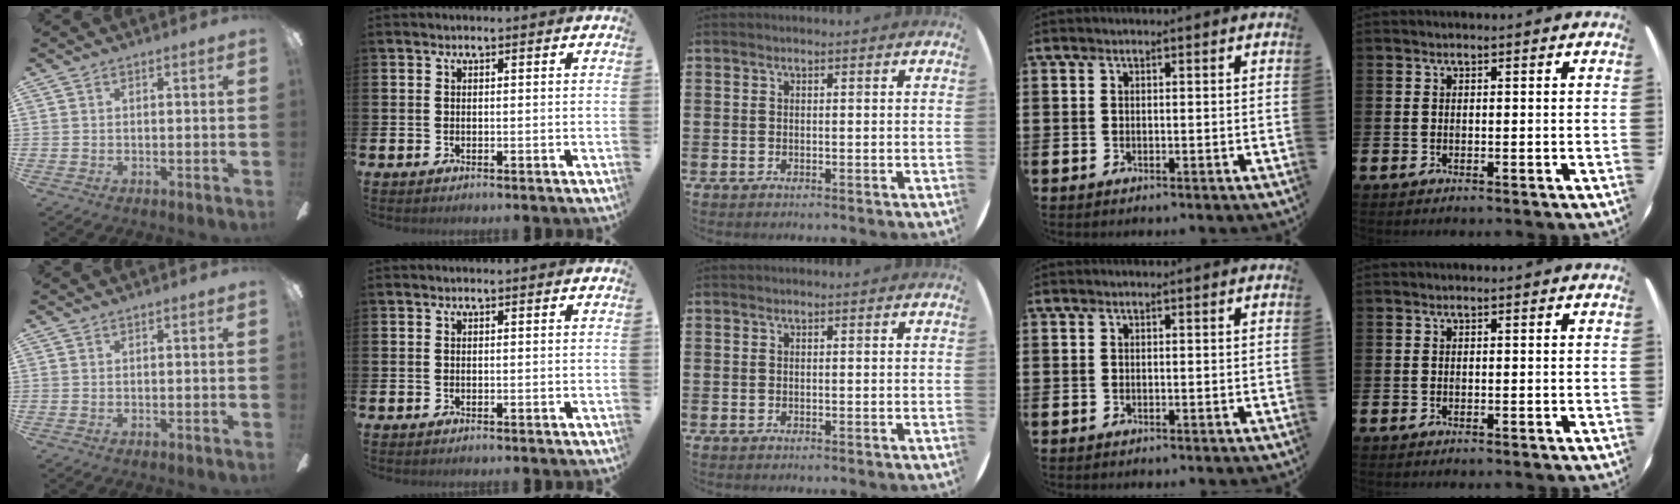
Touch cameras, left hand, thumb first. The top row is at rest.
{}